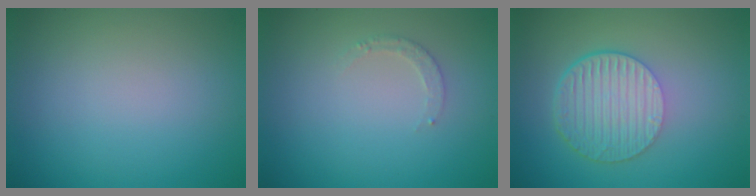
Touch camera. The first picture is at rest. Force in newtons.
{"total": 1.3, "press": 1.2, "slide": 0.2}
{"total": 6.1, "press": 4.1, "slide": 4.5}